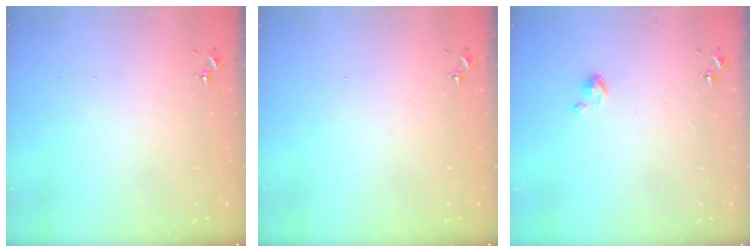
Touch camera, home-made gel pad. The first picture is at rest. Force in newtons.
{"total": 0.0}
{"total": 3.7, "press": 3.7, "slide": 0.3}